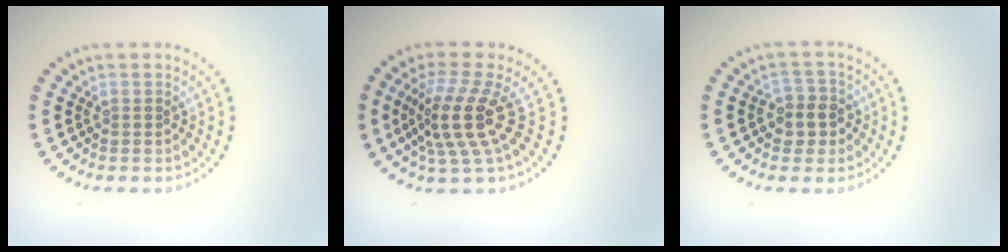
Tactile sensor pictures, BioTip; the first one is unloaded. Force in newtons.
{"total": 4.6, "press": 3.4, "slide": 3.1}
{"total": 2.5, "press": 2.3, "slide": 0.9}